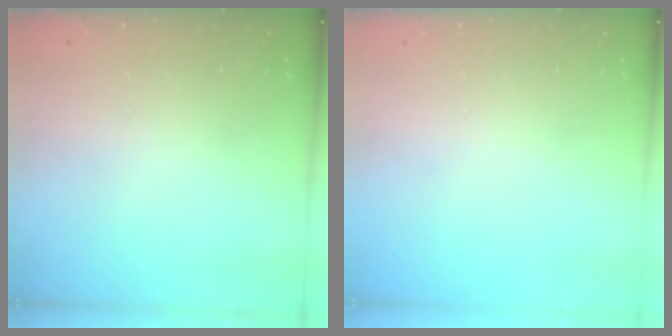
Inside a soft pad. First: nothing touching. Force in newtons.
{"total": 0.0}